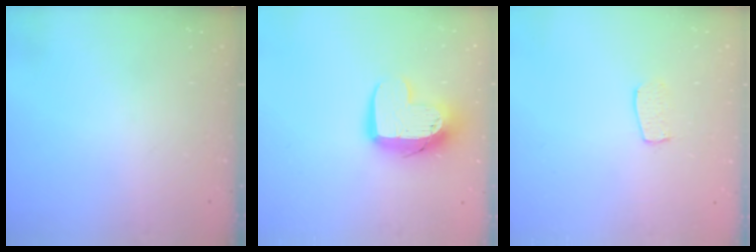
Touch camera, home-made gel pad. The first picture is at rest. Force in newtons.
{"total": 11.0, "press": 10.9, "slide": 0.9}
{"total": 5.9, "press": 5.9, "slide": 0.3}